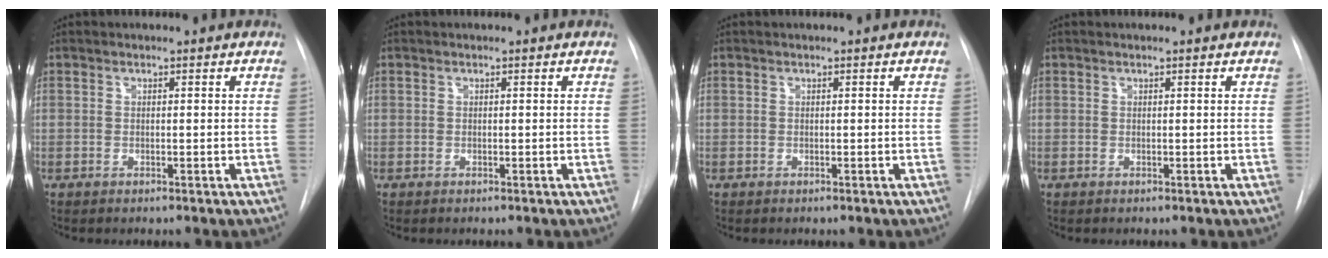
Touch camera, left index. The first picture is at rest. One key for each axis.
{"total": 0.0}
{"total": 0.0}
{"total": 0.6, "fx": -0.6, "fy": -0.1, "fz": -0.1, "tx": 0.001, "ty": -0.006, "tz": -0.008}